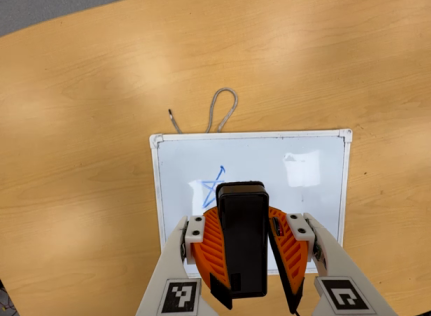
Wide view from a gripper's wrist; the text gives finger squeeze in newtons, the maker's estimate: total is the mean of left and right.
{"total": 10.8, "left": 10.3, "right": 11.4}